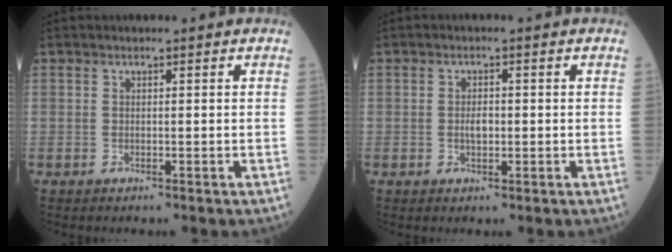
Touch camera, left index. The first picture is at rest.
{"total": 2.0, "force": [-0.2, 1.0, 1.7], "torque": [-0.031, 0.001, -0.002]}